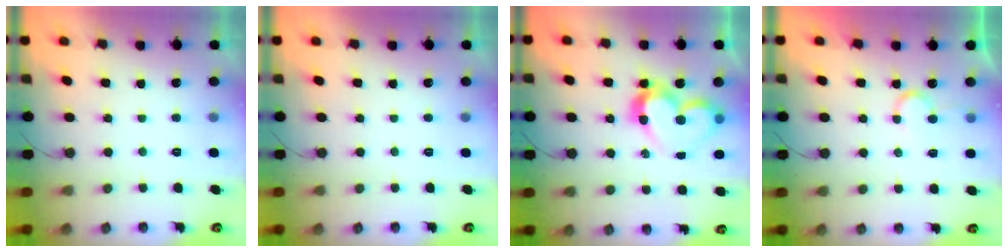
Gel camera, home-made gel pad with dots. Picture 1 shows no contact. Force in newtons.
{"total": 0.0}
{"total": 13.7, "press": 13.5, "slide": 2.7}
{"total": 6.8, "press": 6.8, "slide": 0.6}